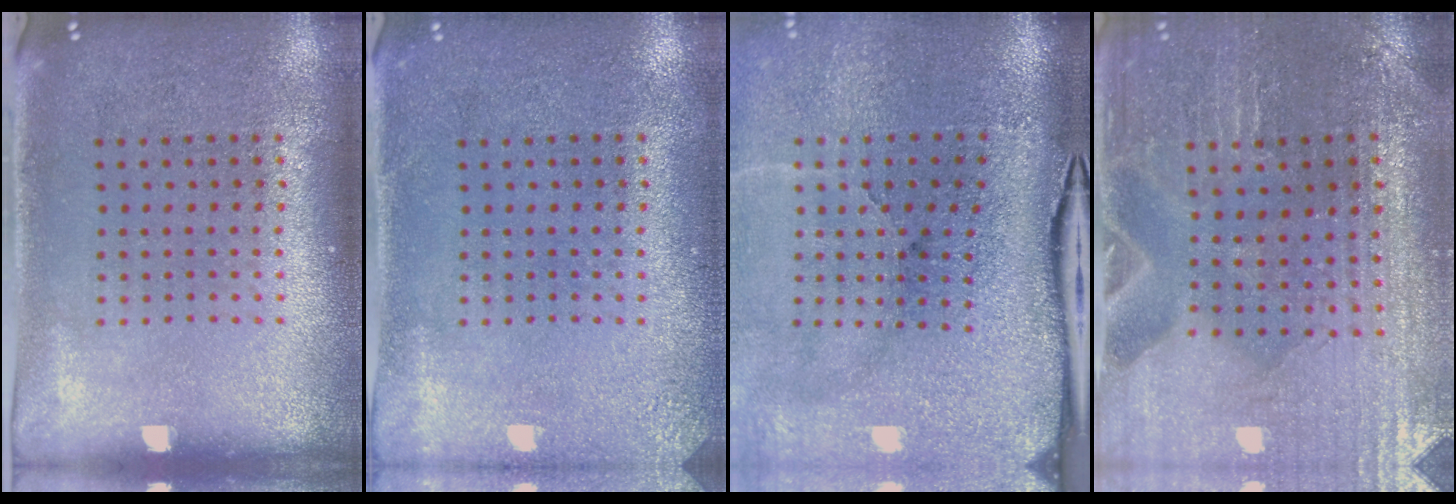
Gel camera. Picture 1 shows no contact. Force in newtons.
{"total": 1.9, "press": 1.9, "slide": 0.2}
{"total": 5.2, "press": 4.1, "slide": 3.3}
{"total": 1.5, "press": 1.4, "slide": 0.2}